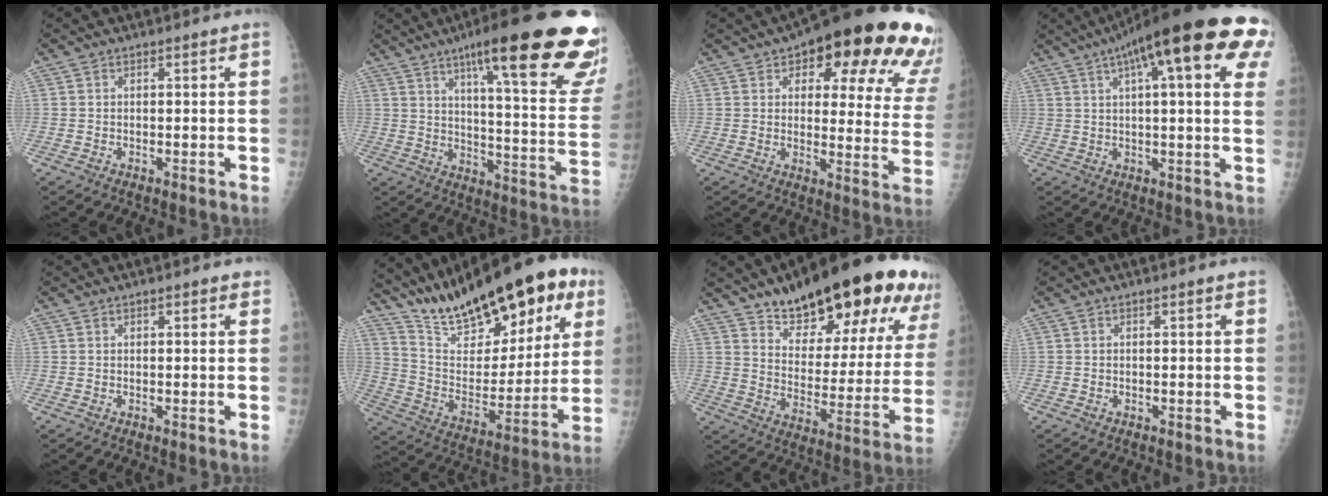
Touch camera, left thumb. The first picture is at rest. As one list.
[{"total": 30.3, "force": [18.8, 4.8, 23.3], "torque": [-0.253, -0.066, 0.257]}, {"total": 26.4, "force": [15.4, 9.7, 19.1], "torque": [-0.202, -0.033, 0.184]}, {"total": 24.9, "force": [11.4, 6.0, 21.3], "torque": [-0.280, 0.031, 0.150]}, {"total": 1.2, "force": [0.7, 0.5, 0.8], "torque": [-0.004, 0.000, 0.005]}, {"total": 26.6, "force": [17.9, 10.0, 16.9], "torque": [-0.223, -0.055, 0.293]}, {"total": 29.1, "force": [19.1, 10.4, 19.4], "torque": [-0.243, -0.063, 0.275]}, {"total": 0.0}]